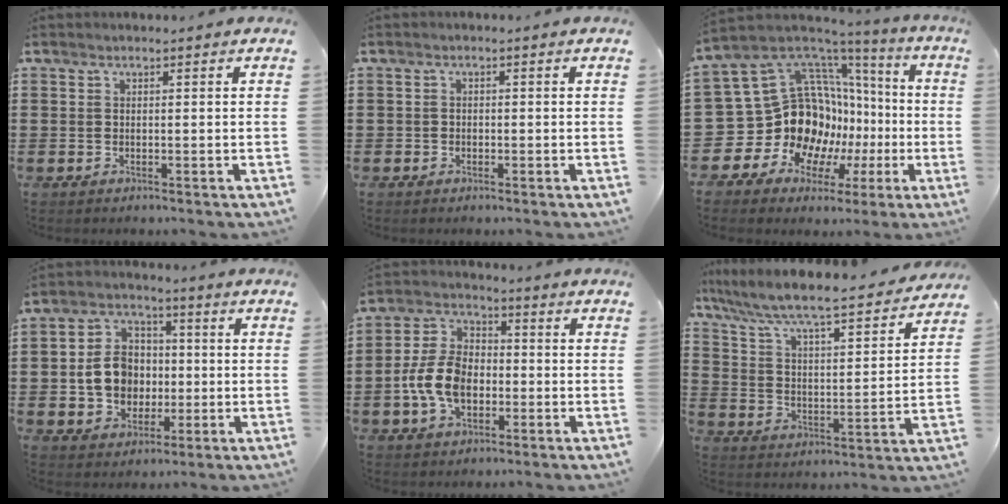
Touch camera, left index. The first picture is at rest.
{"total": 0.9, "force": [-0.5, 0.7, 0.2], "torque": [-0.006, 0.001, -0.011]}
{"total": 14.4, "force": [0.0, 12.9, 6.3], "torque": [-0.172, -0.054, 0.033]}
{"total": 8.4, "force": [-0.5, 7.1, 4.4], "torque": [-0.104, 0.017, -0.010]}
{"total": 8.9, "force": [-2.1, 5.8, 6.4], "torque": [-0.155, 0.008, -0.046]}
{"total": 5.8, "force": [5.2, 0.1, 2.7], "torque": [-0.077, -0.046, 0.077]}